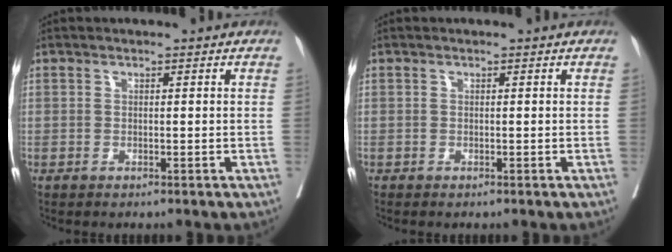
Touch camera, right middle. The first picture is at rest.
{"total": 0.0}